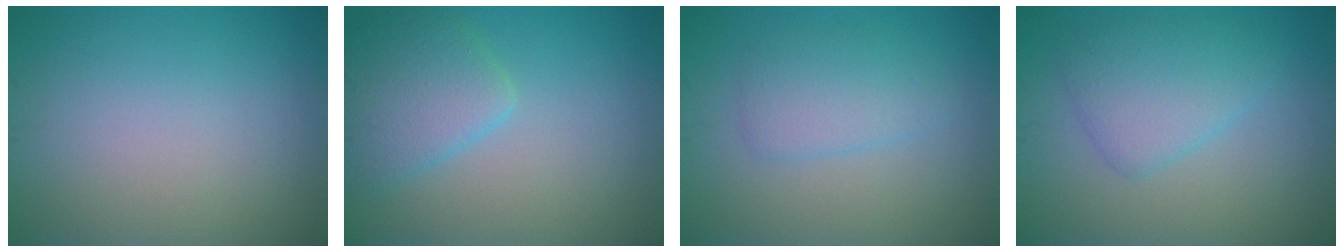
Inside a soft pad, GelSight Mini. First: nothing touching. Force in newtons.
{"total": 4.0, "press": 4.0, "slide": 0.2}
{"total": 2.8, "press": 2.8, "slide": 0.1}
{"total": 3.9, "press": 3.9, "slide": 0.1}